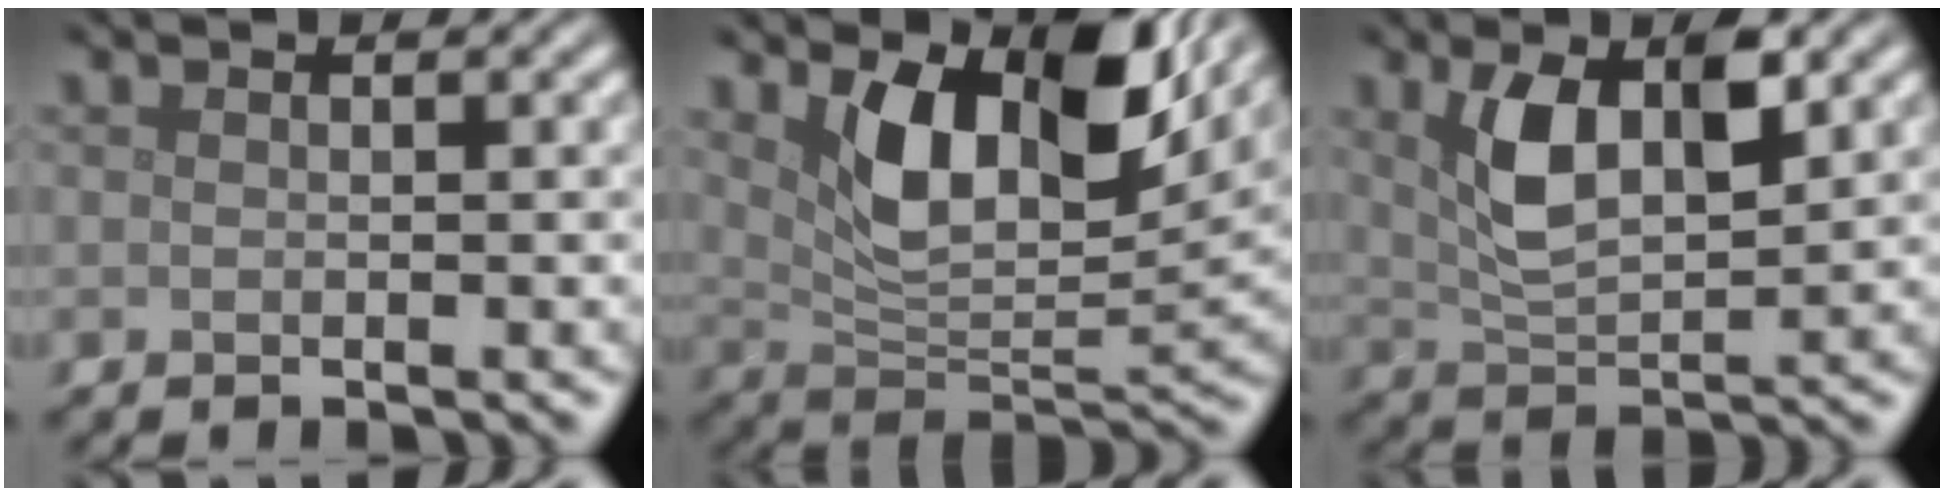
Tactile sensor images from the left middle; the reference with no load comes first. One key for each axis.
{"total": 8.9, "fx": 3.8, "fy": 4.2, "fz": 6.8, "tx": -0.116, "ty": -0.012, "tz": 0.062}
{"total": 5.5, "fx": 2.0, "fy": 2.2, "fz": 4.6, "tx": -0.095, "ty": 0.002, "tz": 0.038}